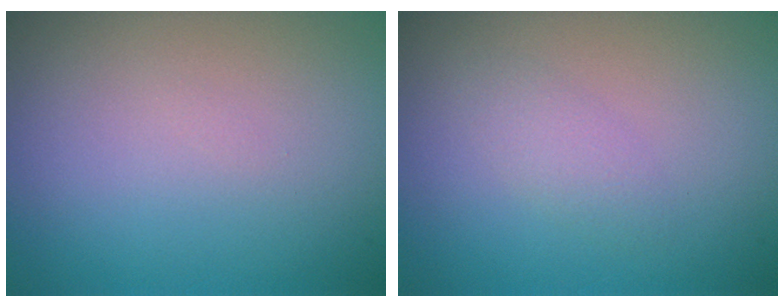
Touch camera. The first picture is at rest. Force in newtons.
{"total": 1.4, "press": 1.4, "slide": 0.1}